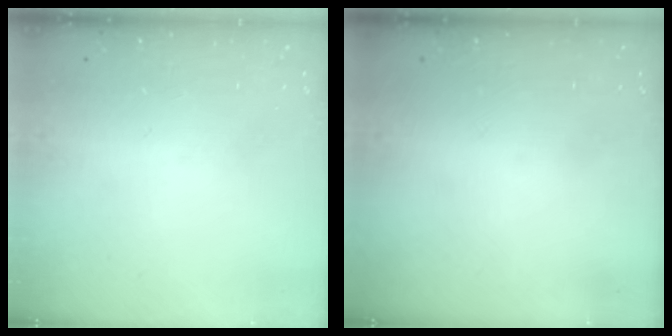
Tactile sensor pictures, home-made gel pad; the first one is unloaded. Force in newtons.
{"total": 0.0}